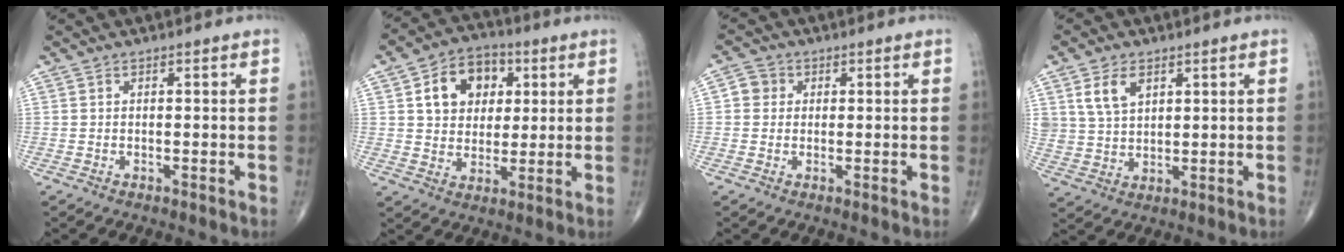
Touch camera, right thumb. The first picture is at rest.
{"total": 11.7, "force": [3.5, 9.0, 6.7], "torque": [-0.069, -0.001, 0.056]}
{"total": 3.5, "force": [0.6, 3.3, 1.0], "torque": [0.003, 0.004, 0.004]}
{"total": 6.7, "force": [3.1, 4.3, 4.1], "torque": [-0.068, -0.012, 0.065]}